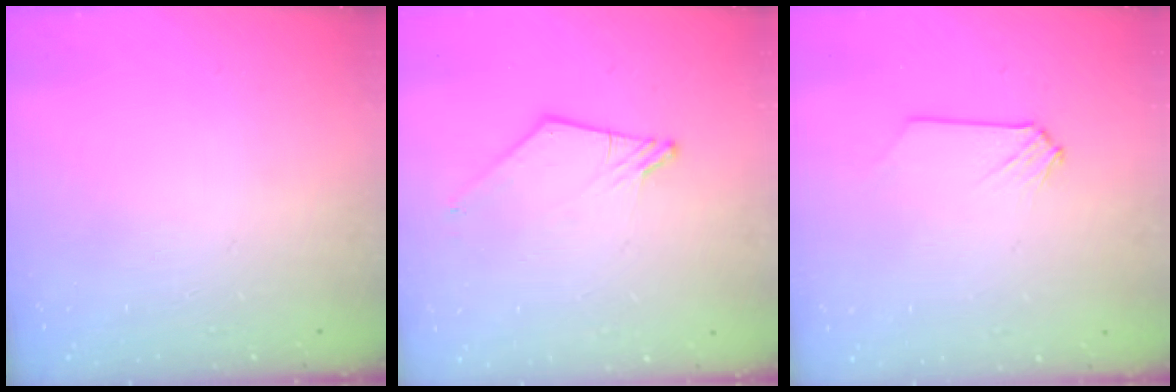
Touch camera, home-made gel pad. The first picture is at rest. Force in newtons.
{"total": 1.8, "press": 1.7, "slide": 0.3}
{"total": 0.0}